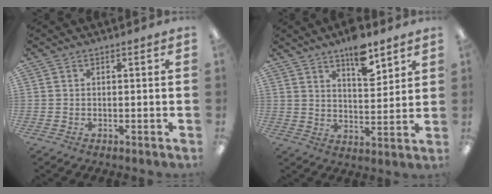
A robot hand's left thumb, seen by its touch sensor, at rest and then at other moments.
{"total": 9.7, "force": [7.2, 3.6, 5.5], "torque": [-0.069, -0.046, 0.120]}